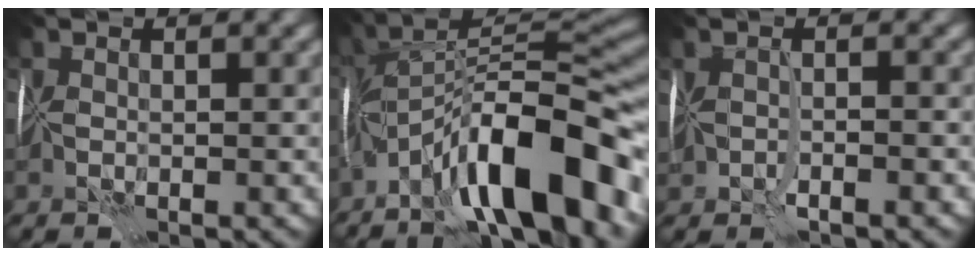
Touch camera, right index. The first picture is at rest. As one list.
[{"total": 12.4, "force": [-6.9, 2.5, 10.0], "torque": [-0.143, 0.021, -0.121]}, {"total": 1.2, "force": [-1.0, -0.6, 0.3], "torque": [-0.006, -0.007, -0.020]}]